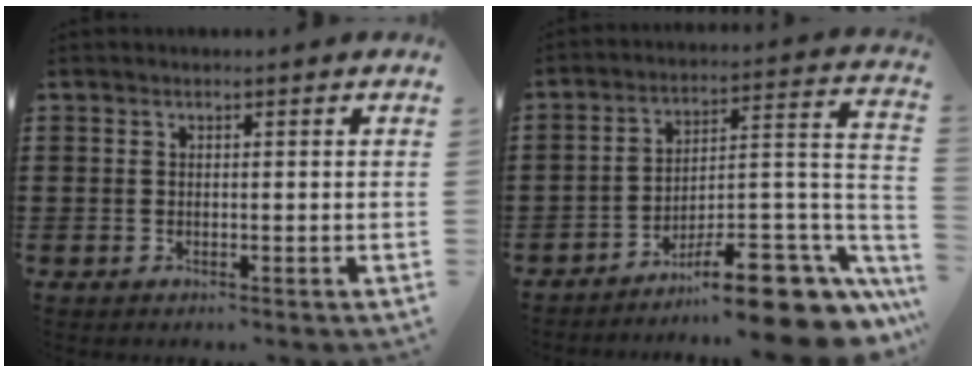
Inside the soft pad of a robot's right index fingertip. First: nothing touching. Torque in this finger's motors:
{"motor_torque": [0.20, -0.18, -0.14, -0.21]}